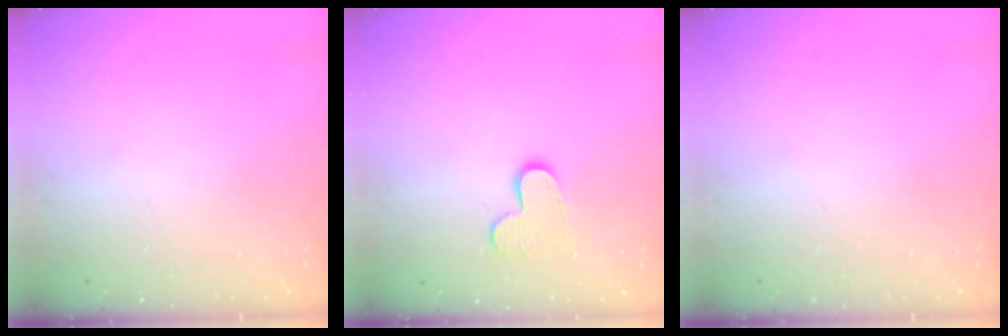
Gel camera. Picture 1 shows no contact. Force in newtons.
{"total": 8.3, "press": 8.2, "slide": 0.5}
{"total": 0.0}